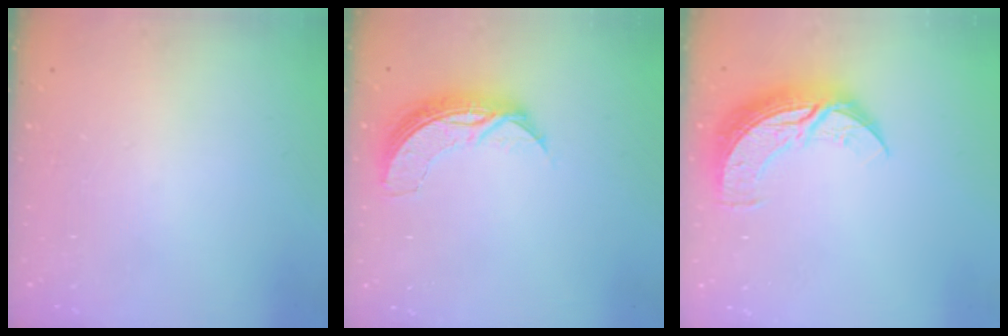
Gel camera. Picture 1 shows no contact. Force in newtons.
{"total": 8.9, "press": 8.9, "slide": 0.4}
{"total": 12.7, "press": 12.6, "slide": 0.6}